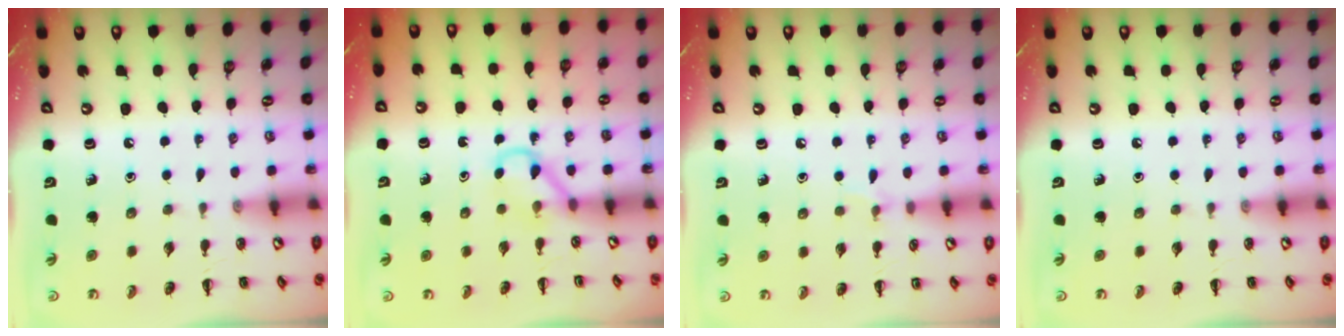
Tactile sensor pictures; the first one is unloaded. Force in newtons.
{"total": 3.6, "press": 3.3, "slide": 1.2}
{"total": 4.4, "press": 4.1, "slide": 1.5}
{"total": 0.0}